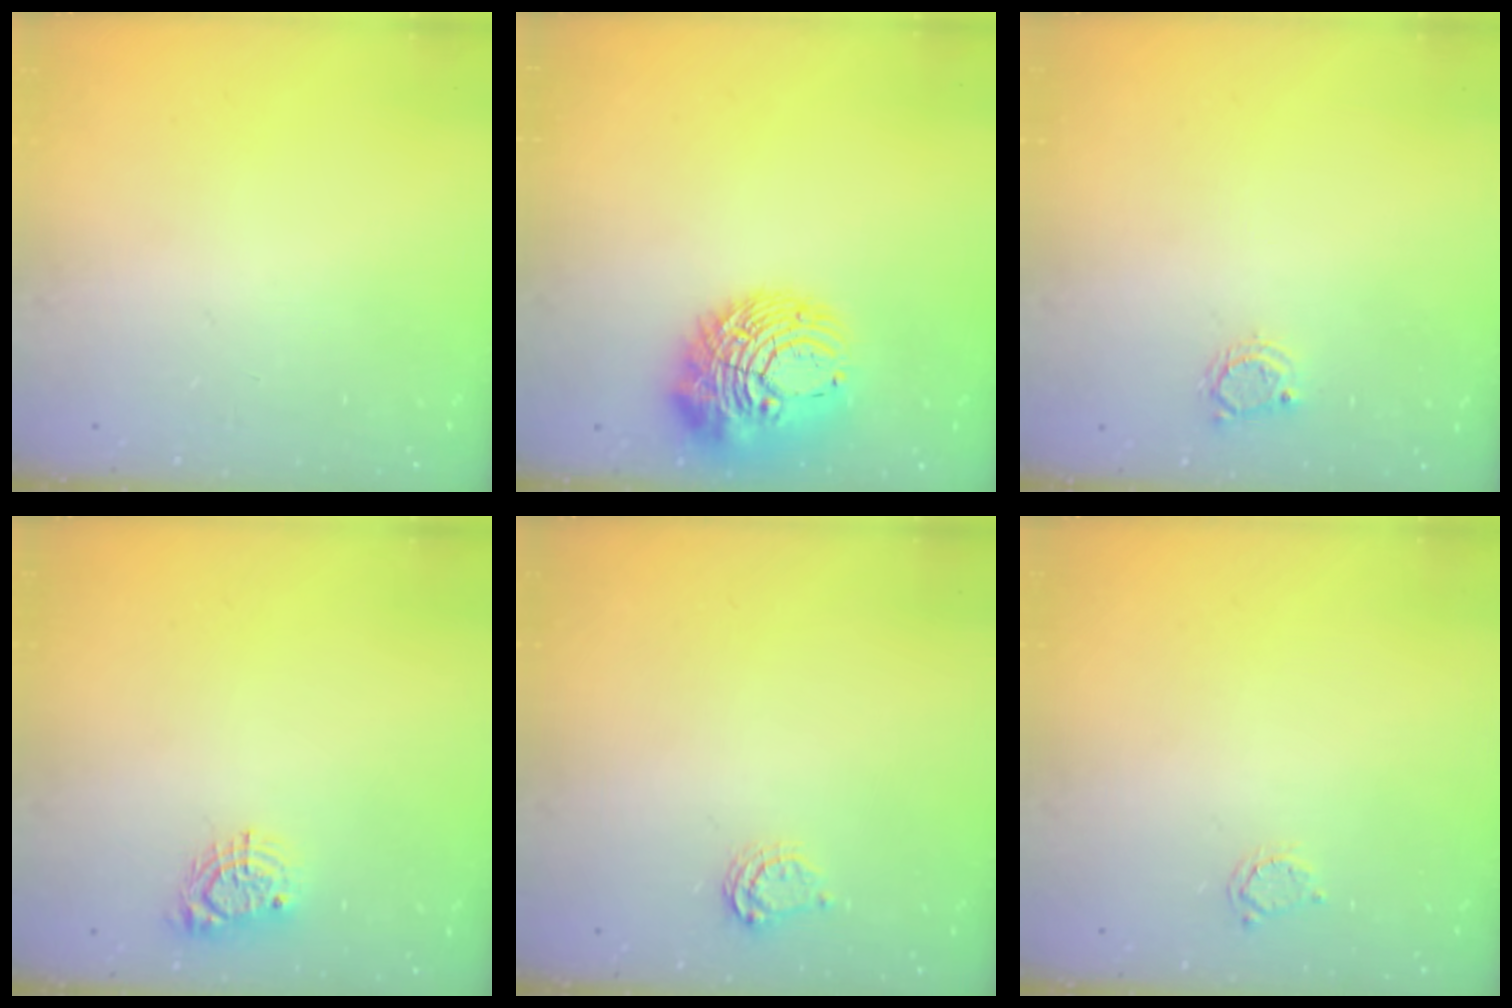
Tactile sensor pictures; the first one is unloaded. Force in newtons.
{"total": 12.9, "press": 12.8, "slide": 1.5}
{"total": 3.6, "press": 3.6, "slide": 0.5}
{"total": 6.8, "press": 6.8, "slide": 0.5}
{"total": 4.6, "press": 4.5, "slide": 0.6}
{"total": 2.5, "press": 2.5, "slide": 0.4}